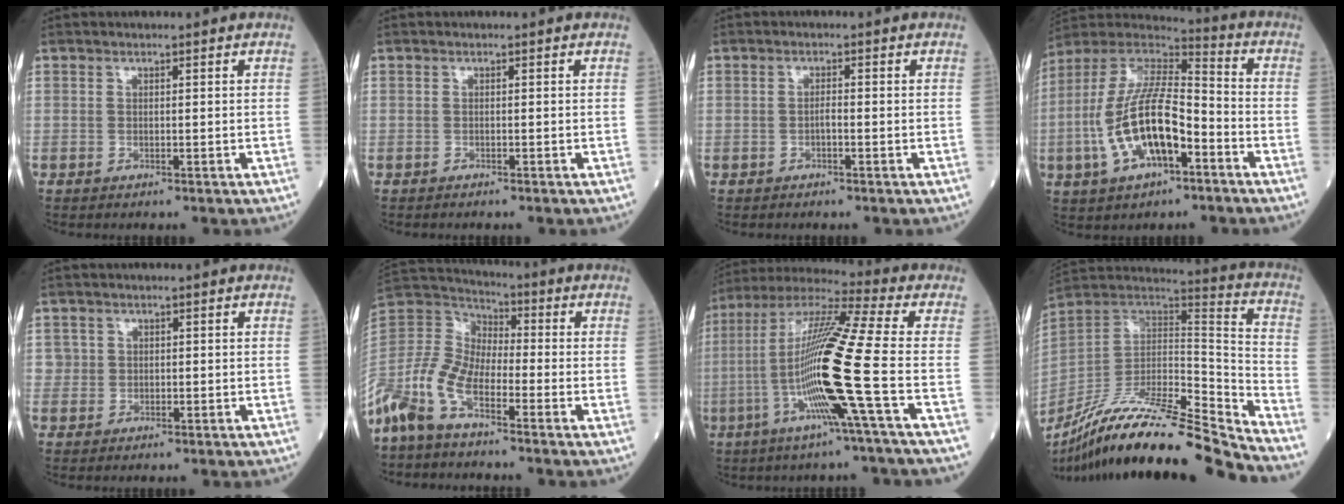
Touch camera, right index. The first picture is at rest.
{"total": 0.5, "force": [-0.4, -0.1, 0.3], "torque": [-0.002, 0.001, -0.006]}
{"total": 1.1, "force": [-0.4, 0.2, 1.0], "torque": [-0.017, 0.003, -0.007]}
{"total": 16.3, "force": [-4.8, 5.7, 14.4], "torque": [-0.297, 0.011, -0.085]}
{"total": 1.6, "force": [0.2, 1.5, 0.0], "torque": [0.010, 0.006, 0.003]}
{"total": 11.3, "force": [-7.4, 4.4, 7.3], "torque": [-0.176, 0.014, -0.154]}
{"total": 17.5, "force": [-4.2, -2.1, 16.8], "torque": [-0.332, -0.008, -0.094]}
{"total": 25.6, "force": [-22.0, 0.5, 13.2], "torque": [-0.224, -0.013, -0.370]}